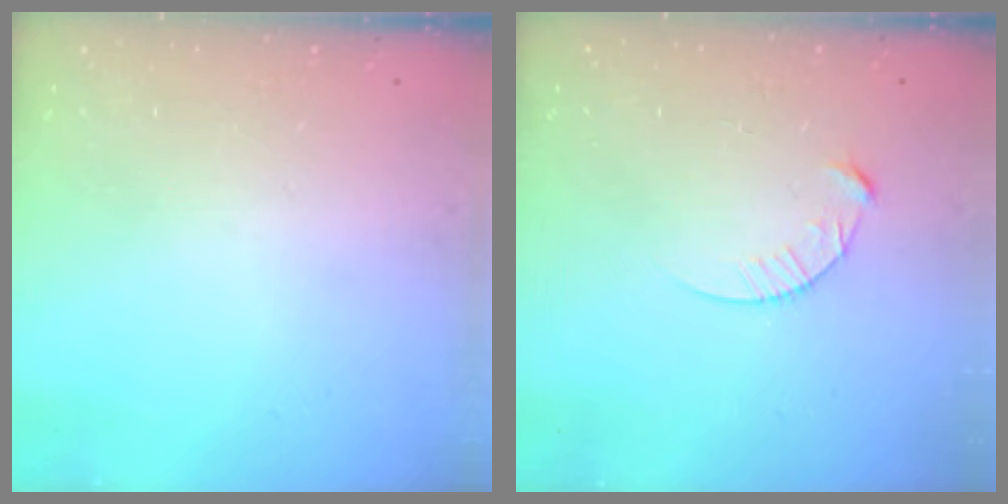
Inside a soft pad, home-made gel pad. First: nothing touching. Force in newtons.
{"total": 4.3, "press": 4.3, "slide": 0.4}